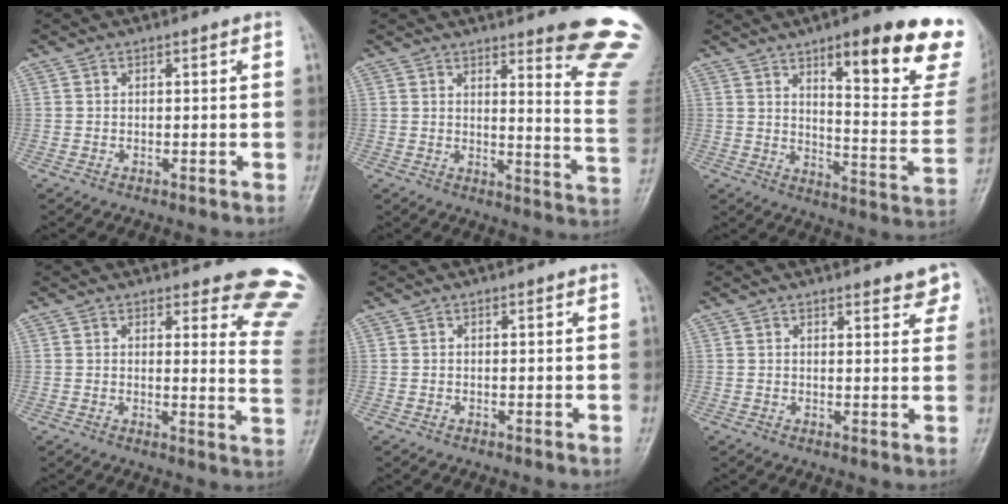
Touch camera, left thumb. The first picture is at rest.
{"total": 13.7, "force": [10.8, 1.0, 8.5], "torque": [-0.079, -0.108, 0.119]}
{"total": 21.8, "force": [13.0, 5.5, 16.5], "torque": [-0.174, -0.067, 0.179]}
{"total": 12.3, "force": [11.4, 2.5, 3.8], "torque": [0.000, -0.116, 0.095]}
{"total": 0.0}
{"total": 4.7, "force": [4.0, 1.5, 2.0], "torque": [-0.002, -0.019, 0.040]}